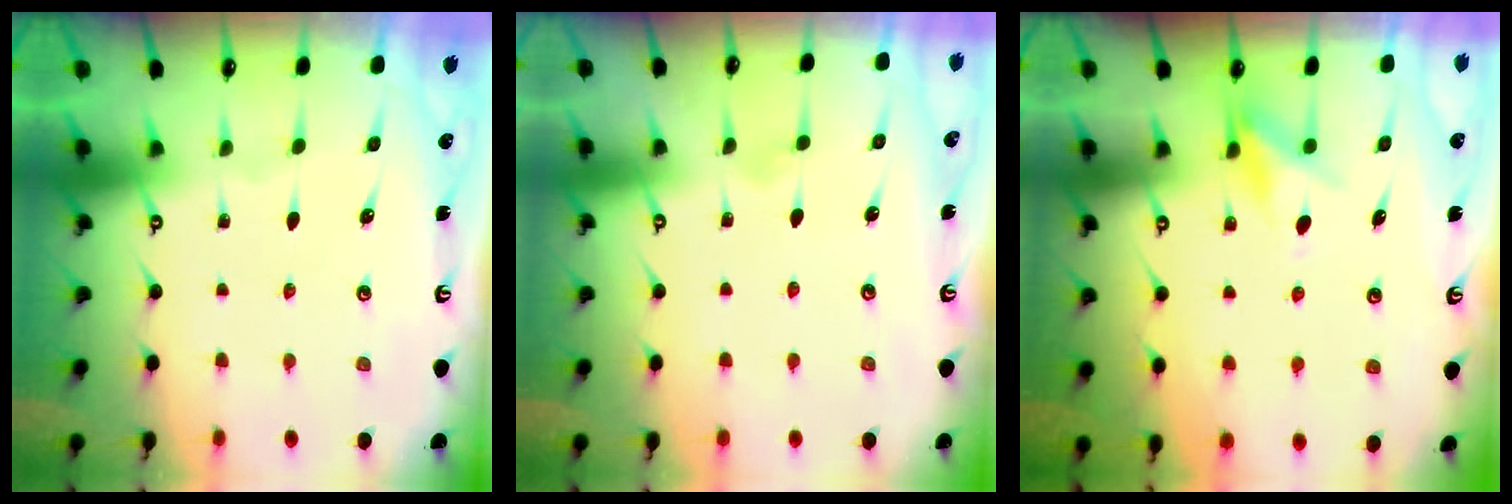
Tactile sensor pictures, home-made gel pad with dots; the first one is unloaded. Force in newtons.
{"total": 4.6, "press": 4.6, "slide": 0.2}
{"total": 8.5, "press": 8.5, "slide": 1.0}